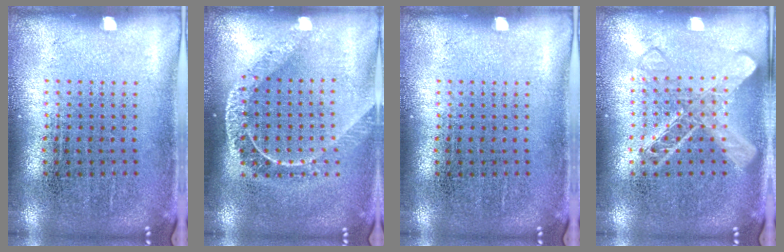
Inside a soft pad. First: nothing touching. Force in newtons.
{"total": 1.8, "press": 1.5, "slide": 1.0}
{"total": 0.0}
{"total": 2.9, "press": 2.9, "slide": 0.5}